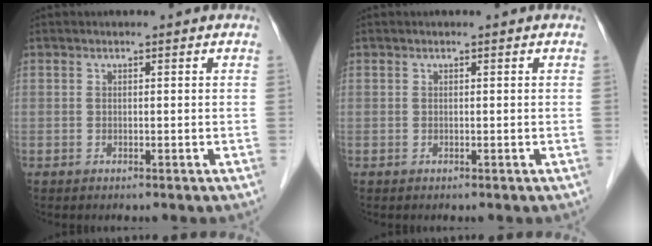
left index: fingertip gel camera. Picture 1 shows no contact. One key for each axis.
{"total": 0.0}